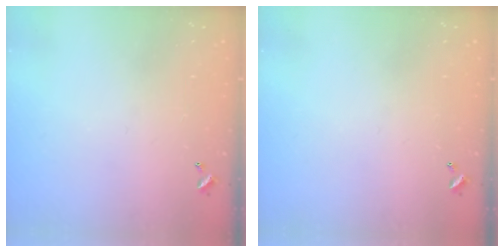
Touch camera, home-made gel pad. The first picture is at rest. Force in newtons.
{"total": 0.0}